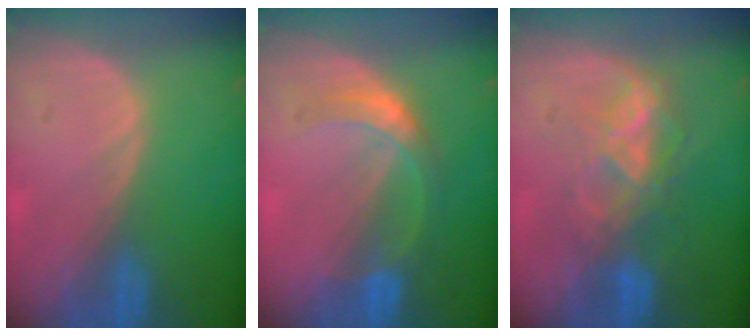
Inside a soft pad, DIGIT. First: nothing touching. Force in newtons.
{"total": 5.5, "press": 5.1, "slide": 2.1}
{"total": 6.6, "press": 6.4, "slide": 1.6}